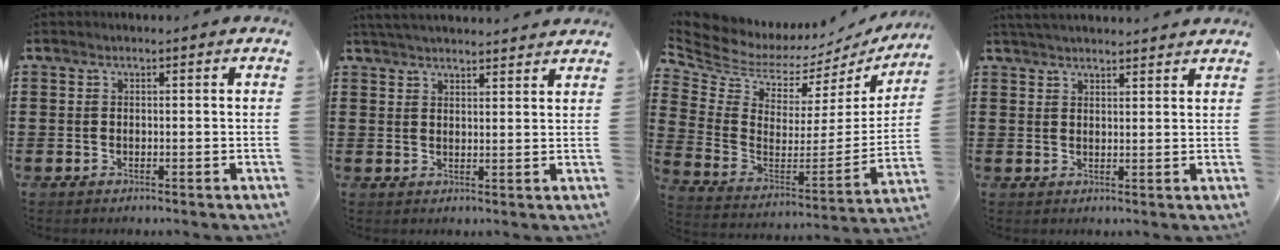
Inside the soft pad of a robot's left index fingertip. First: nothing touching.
{"total": 3.3, "force": [3.3, -0.1, 0.6], "torque": [-0.021, -0.006, 0.061]}
{"total": 4.7, "force": [4.0, 2.1, 1.2], "torque": [-0.058, -0.051, 0.065]}
{"total": 2.9, "force": [2.9, -0.1, 0.5], "torque": [-0.017, -0.004, 0.055]}